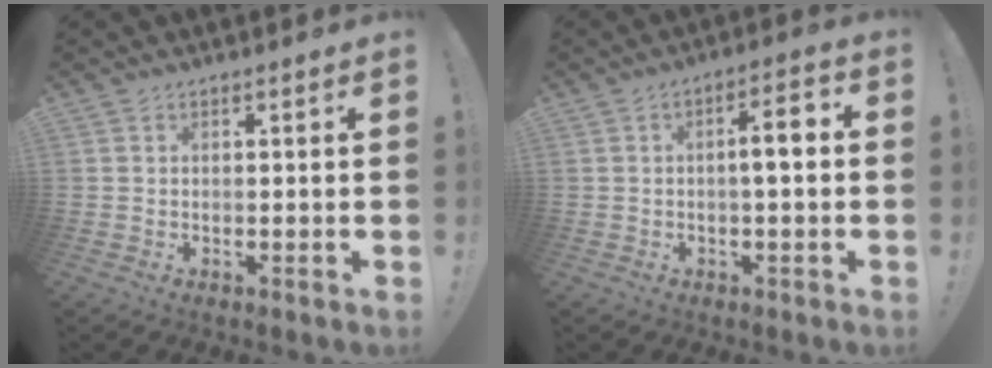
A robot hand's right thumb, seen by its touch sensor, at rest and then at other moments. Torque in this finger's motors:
{"motor_torque": [0.61, 0.81, 0.58, -0.60, 0.02]}